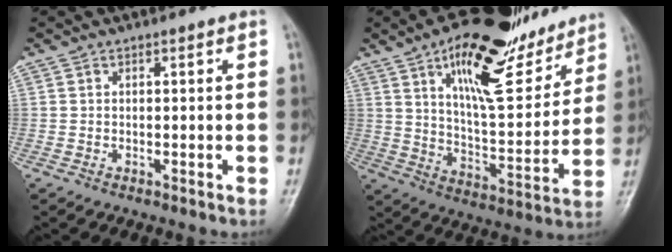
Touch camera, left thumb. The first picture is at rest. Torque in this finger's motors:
{"motor_torque": [0.39, 0.45, 1.52, -1.25, 0.42]}